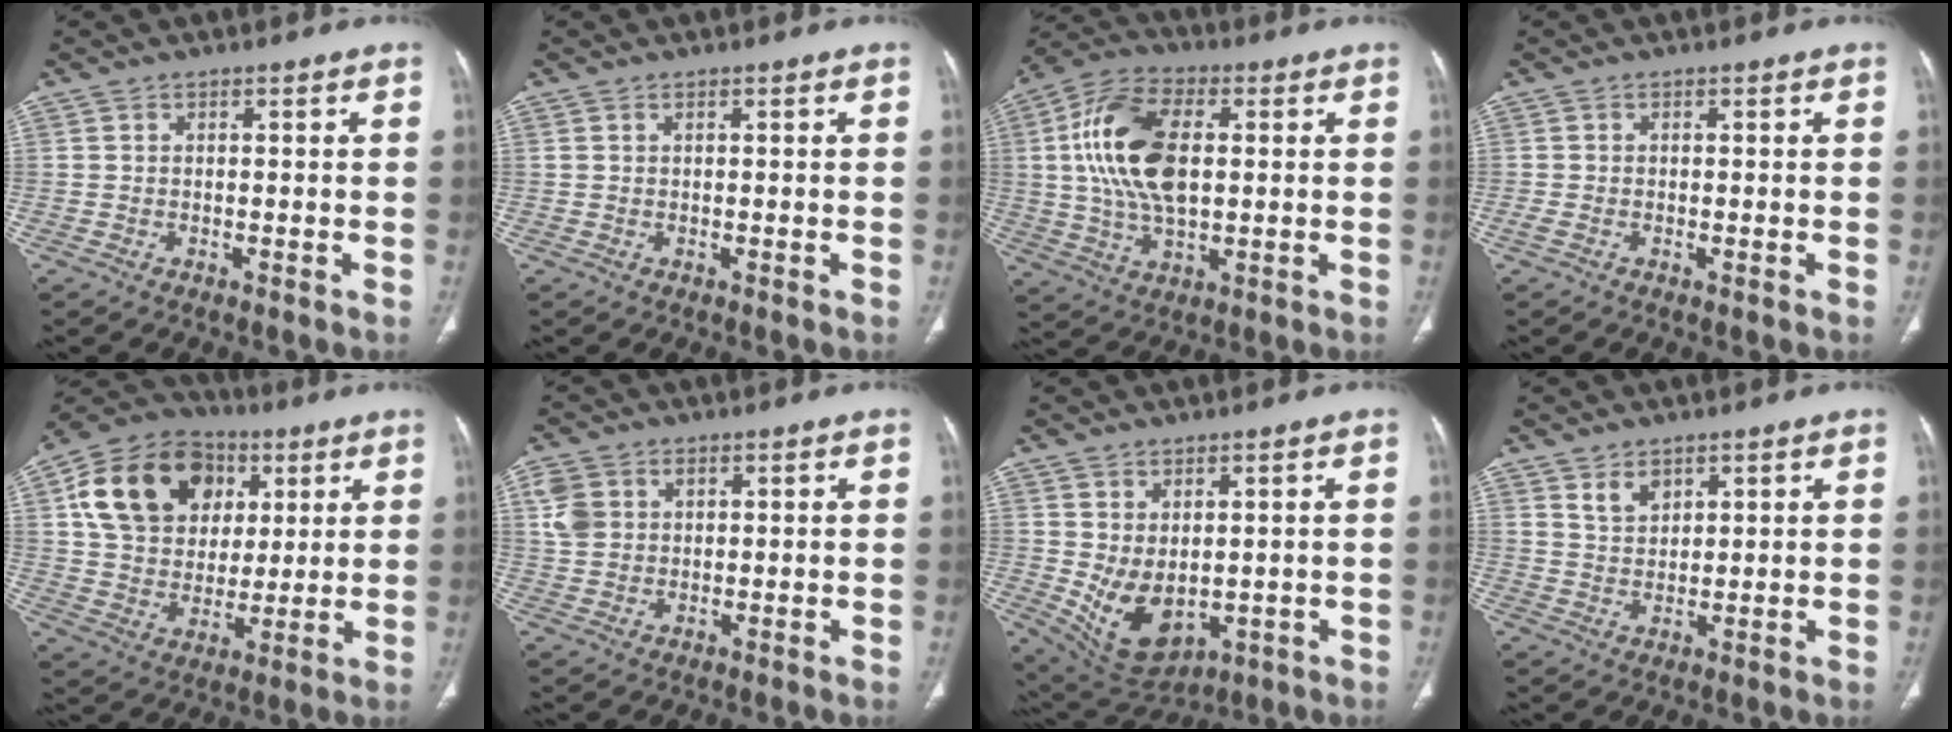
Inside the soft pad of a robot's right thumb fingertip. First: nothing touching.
{"total": 0.0}
{"total": 16.7, "force": [2.3, 9.2, 13.7], "torque": [-0.266, 0.013, 0.043]}
{"total": 1.0, "force": [-0.3, 0.5, 0.9], "torque": [-0.027, -0.004, -0.008]}
{"total": 20.1, "force": [6.8, 15.2, 11.3], "torque": [-0.181, 0.007, 0.120]}
{"total": 5.4, "force": [1.7, 4.4, 2.7], "torque": [-0.041, -0.001, 0.035]}
{"total": 9.8, "force": [-0.4, 6.3, 7.6], "torque": [-0.118, -0.010, 0.027]}
{"total": 3.6, "force": [2.4, 2.2, 1.6], "torque": [-0.014, -0.021, 0.053]}